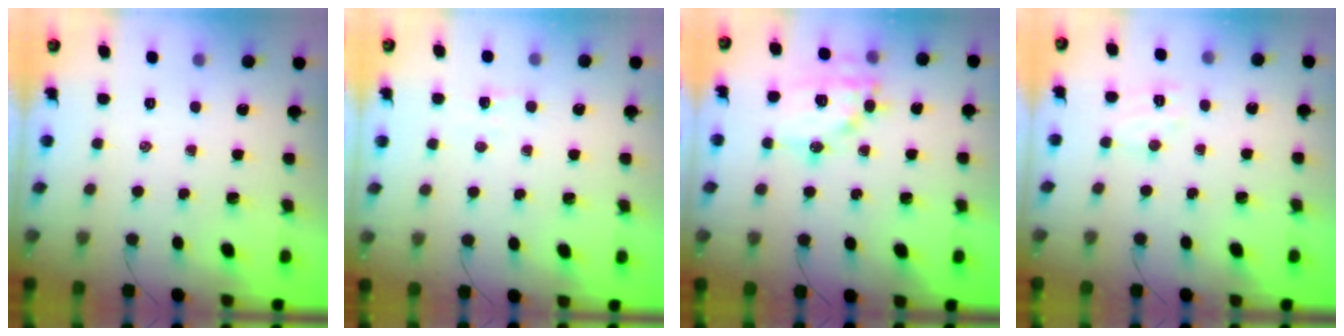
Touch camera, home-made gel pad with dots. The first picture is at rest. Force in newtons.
{"total": 3.0, "press": 2.9, "slide": 0.9}
{"total": 14.7, "press": 14.5, "slide": 2.3}
{"total": 6.7, "press": 6.6, "slide": 1.1}